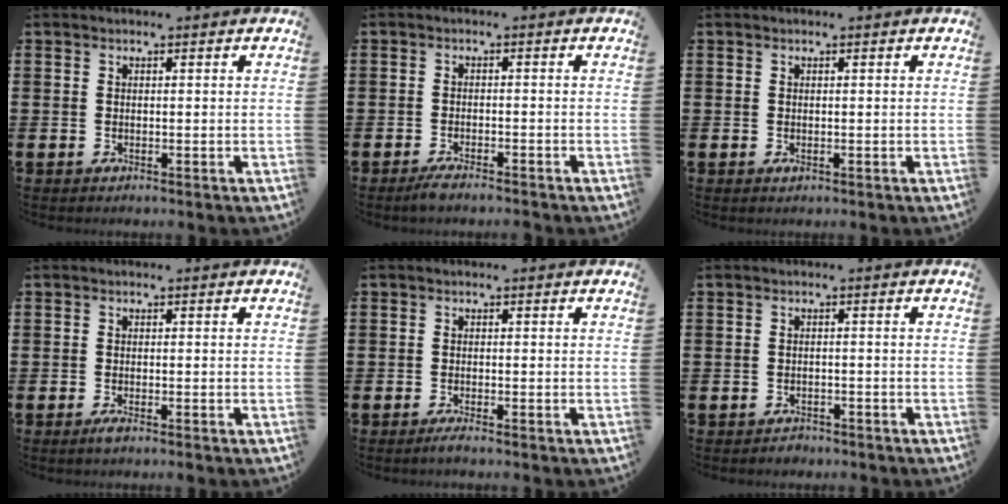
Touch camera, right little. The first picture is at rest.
{"total": 1.8, "force": [-1.5, 0.1, 0.9], "torque": [-0.016, 0.004, -0.030]}
{"total": 0.5, "force": [0.0, 0.3, 0.4], "torque": [-0.008, 0.001, -0.002]}
{"total": 1.0, "force": [-0.4, 0.1, 0.9], "torque": [-0.007, -0.004, -0.010]}
{"total": 1.0, "force": [-0.6, 0.0, 0.8], "torque": [-0.012, -0.002, -0.012]}
{"total": 1.0, "force": [-1.0, 0.2, -0.1], "torque": [-0.002, 0.003, -0.022]}